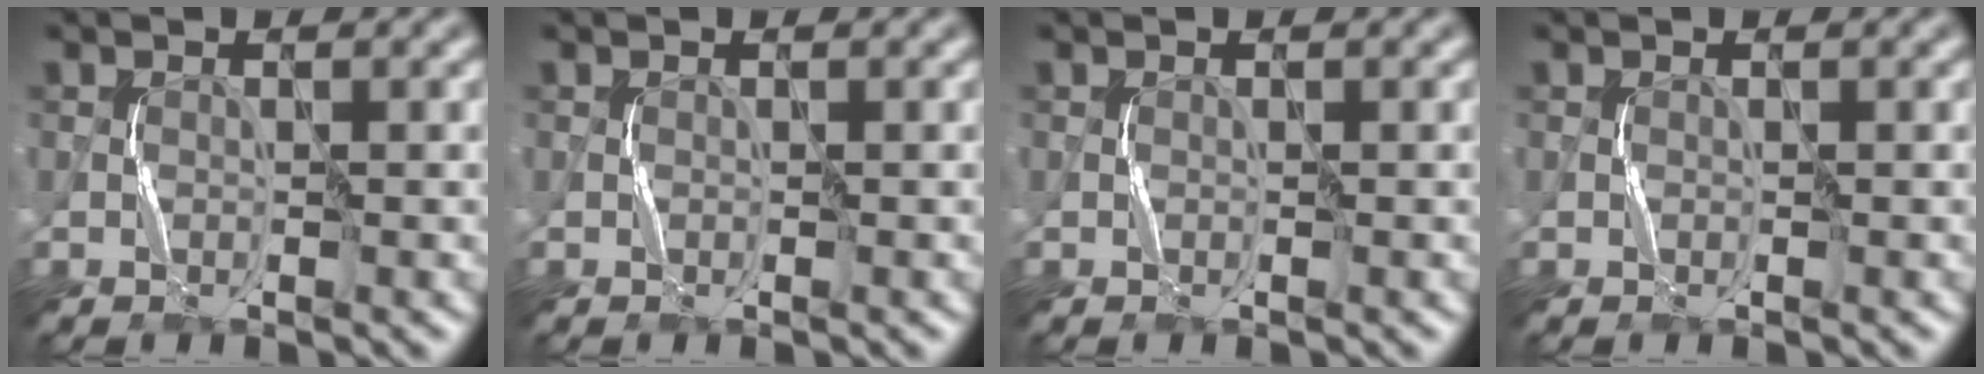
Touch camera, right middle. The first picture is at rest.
{"total": 0.0}
{"total": 0.0}
{"total": 0.0}